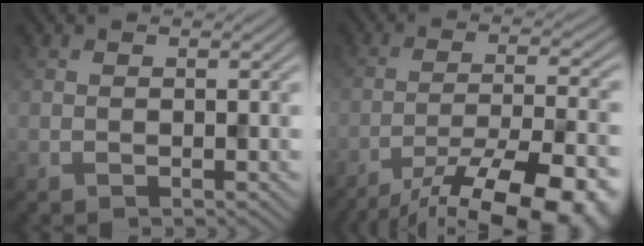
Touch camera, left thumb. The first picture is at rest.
{"total": 17.9, "force": [-13.6, 4.6, 10.7], "torque": [-0.131, -0.015, -0.187]}